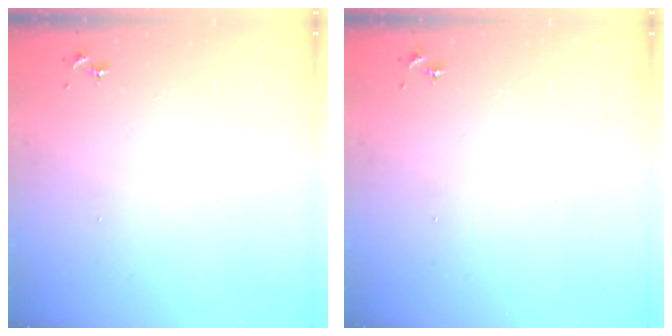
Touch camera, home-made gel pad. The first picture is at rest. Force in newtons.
{"total": 0.0}